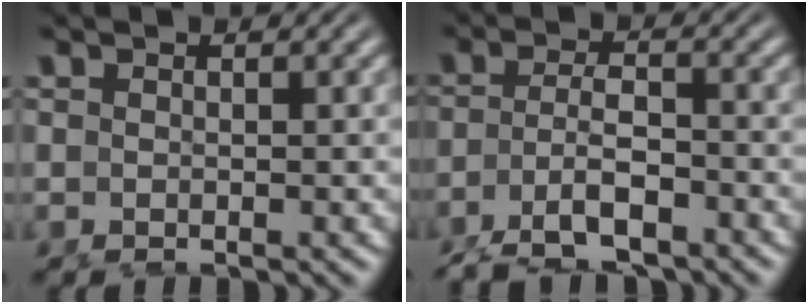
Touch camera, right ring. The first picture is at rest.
{"total": 5.8, "force": [-4.1, 2.2, 3.5], "torque": [-0.064, -0.024, -0.054]}